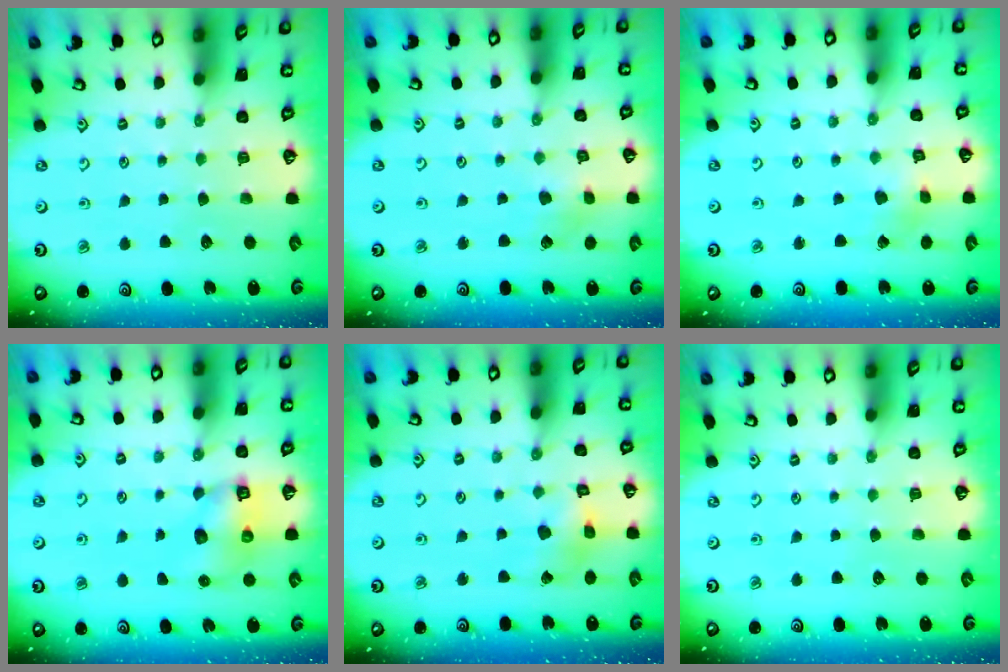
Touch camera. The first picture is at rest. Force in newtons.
{"total": 3.3, "press": 3.3, "slide": 0.3}
{"total": 2.1, "press": 2.1, "slide": 0.1}
{"total": 7.1, "press": 7.0, "slide": 0.9}
{"total": 6.5, "press": 6.5, "slide": 0.6}
{"total": 0.0}